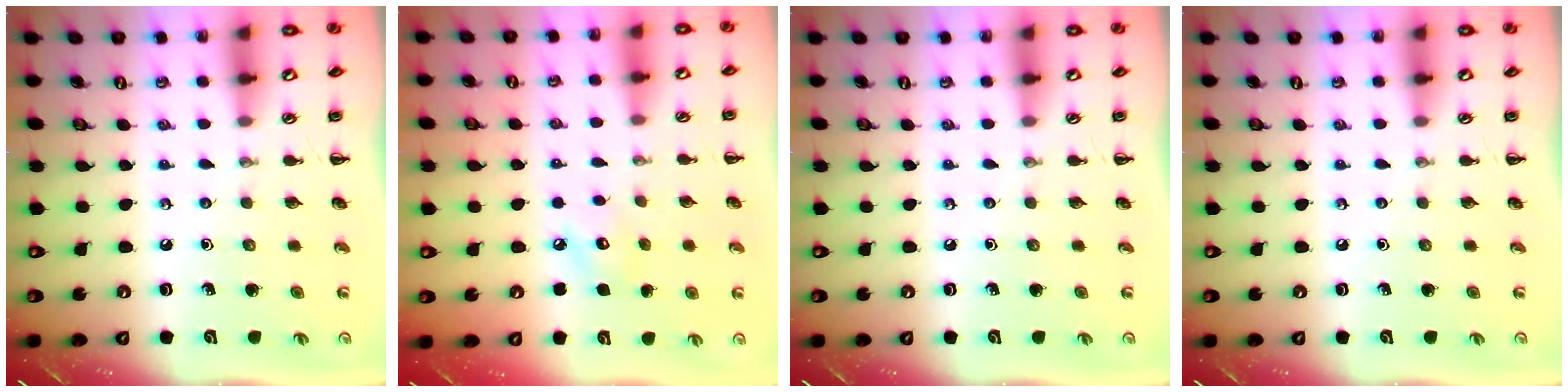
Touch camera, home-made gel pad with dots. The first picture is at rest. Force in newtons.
{"total": 5.3, "press": 5.2, "slide": 0.6}
{"total": 0.0}
{"total": 0.0}